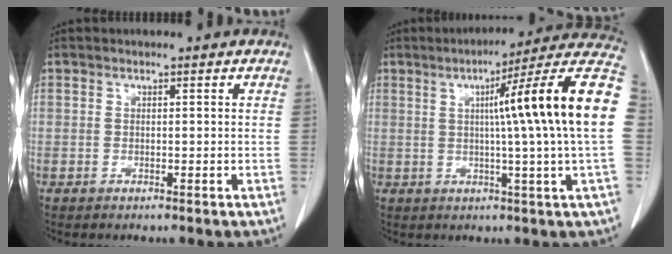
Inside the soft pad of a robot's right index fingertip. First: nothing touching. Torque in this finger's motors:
{"motor_torque": [1.86, 0.21, 0.90, 0.14]}